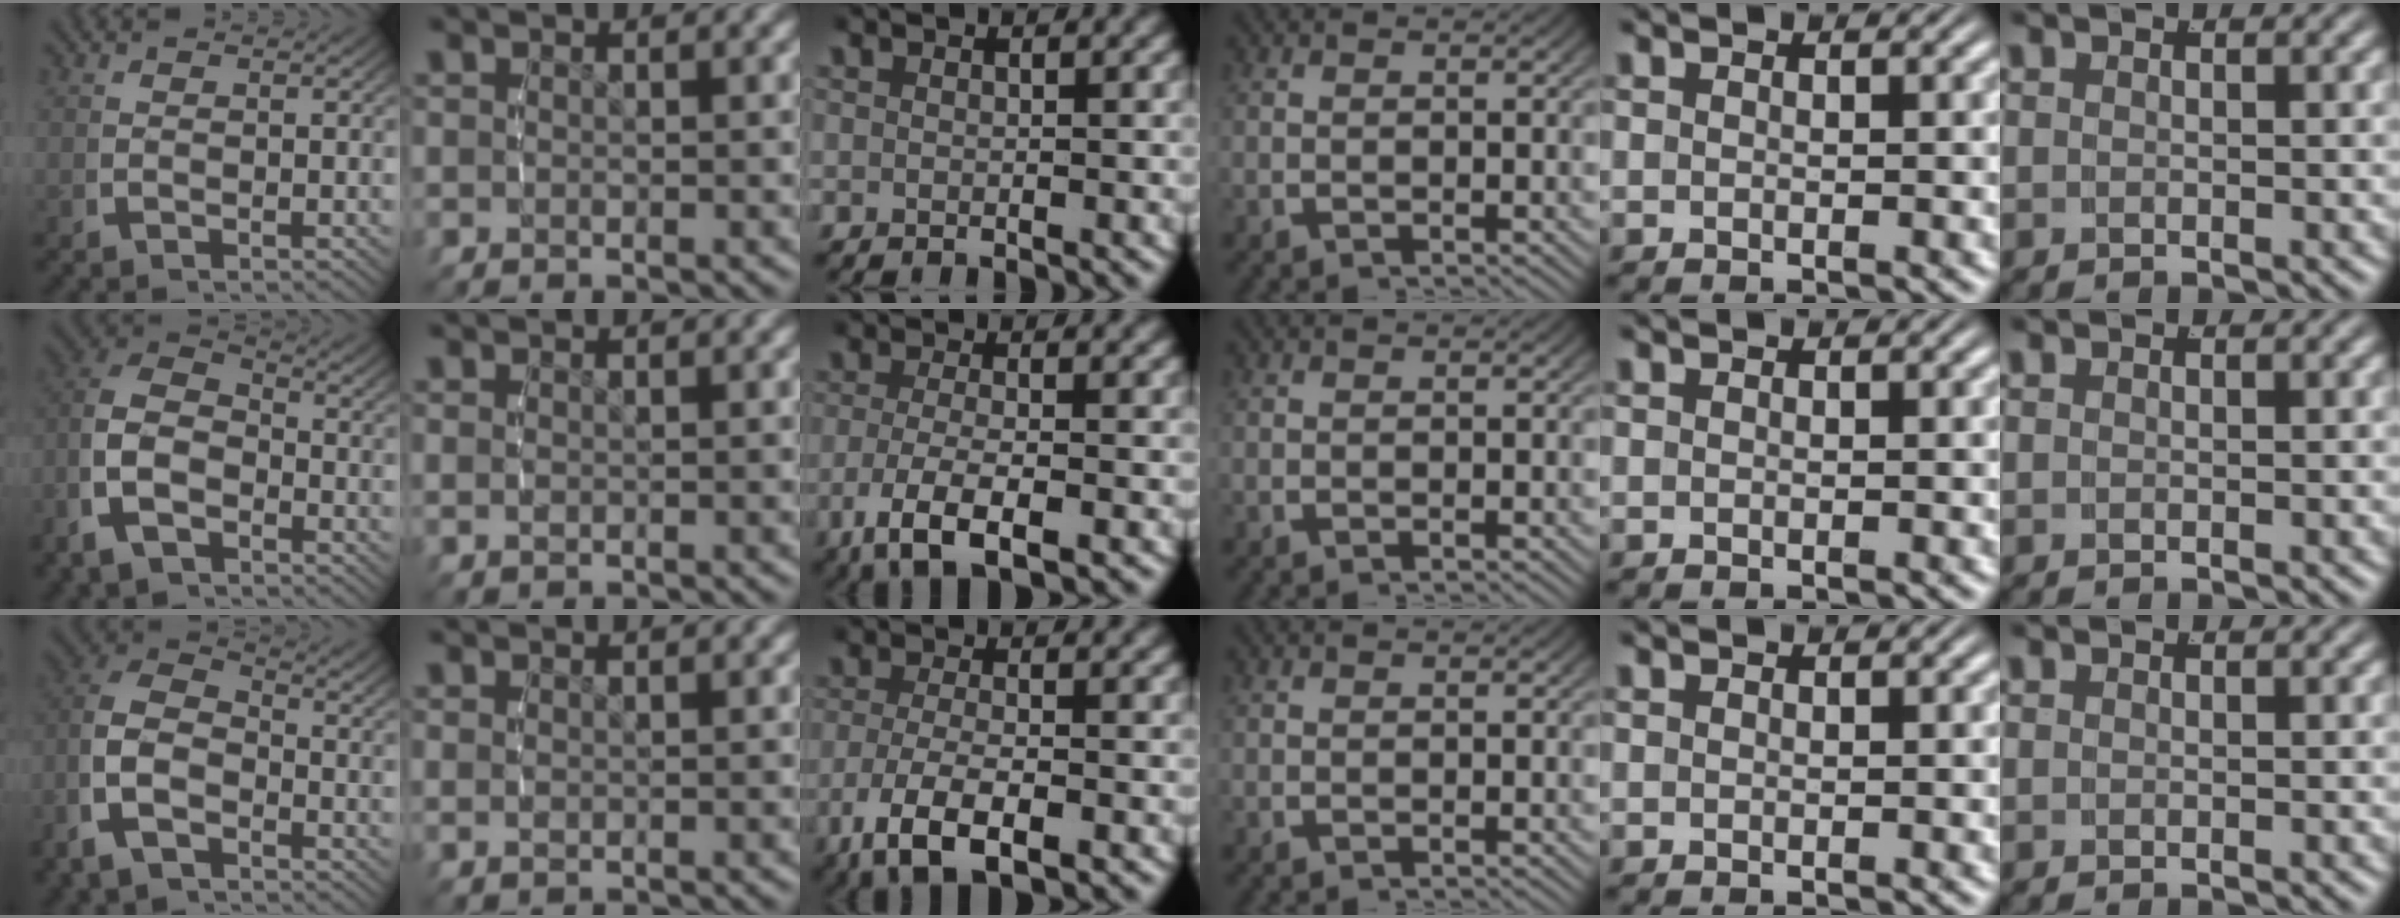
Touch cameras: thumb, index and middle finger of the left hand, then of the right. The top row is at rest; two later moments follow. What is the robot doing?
{"motion": "lift_and_place", "object": "cloth"}